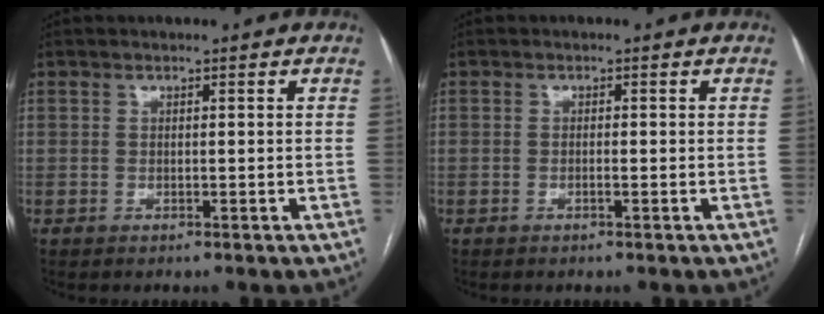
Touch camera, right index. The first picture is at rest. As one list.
[{"total": 0.7, "force": [-0.2, 0.1, 0.6], "torque": [-0.013, 0.001, -0.003]}]